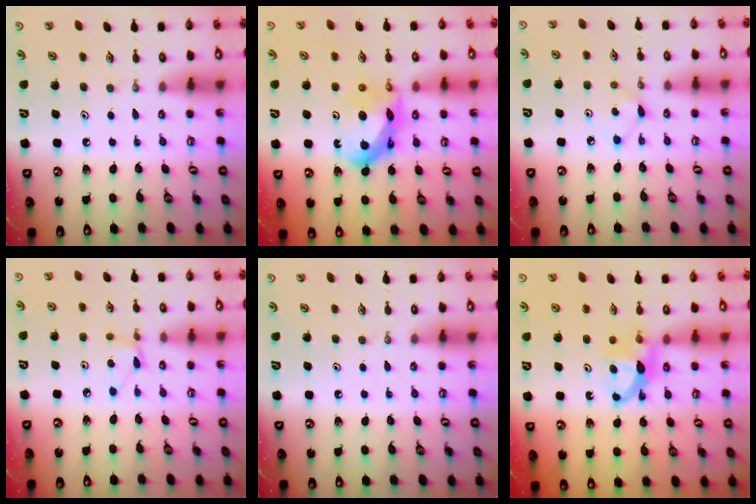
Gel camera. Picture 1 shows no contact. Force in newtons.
{"total": 10.2, "press": 10.2, "slide": 0.3}
{"total": 4.6, "press": 4.6, "slide": 0.4}
{"total": 3.7, "press": 3.6, "slide": 0.5}
{"total": 0.0}
{"total": 7.7, "press": 7.7, "slide": 0.1}